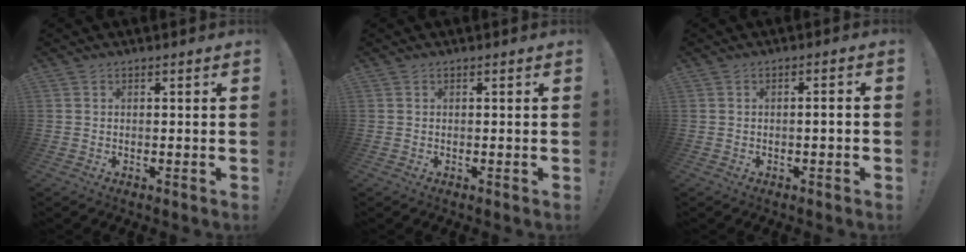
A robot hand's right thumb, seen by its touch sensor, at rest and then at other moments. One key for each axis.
{"total": 0.0}
{"total": 2.0, "fx": -0.8, "fy": 0.0, "fz": 1.8, "tx": -0.035, "ty": 0.005, "tz": -0.016}